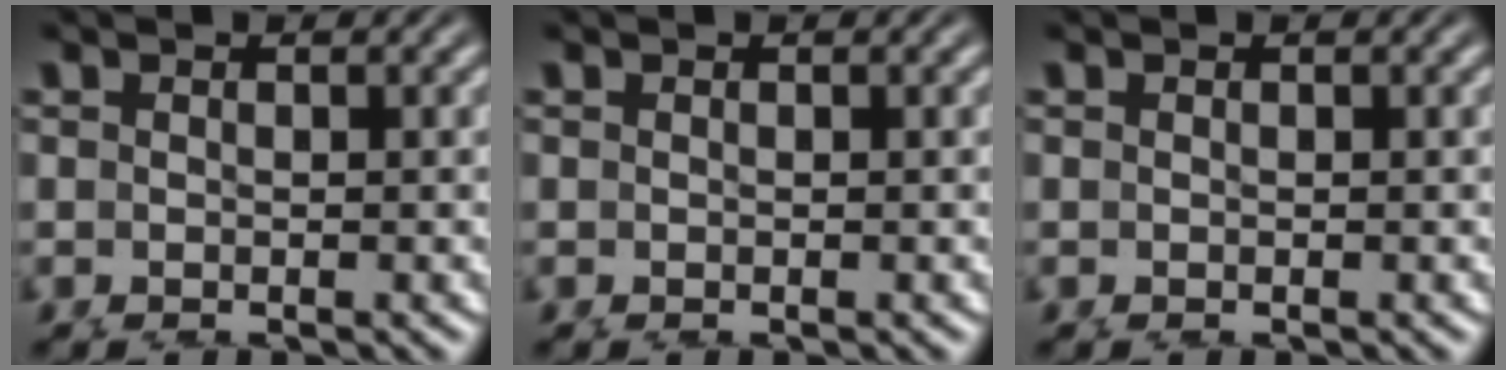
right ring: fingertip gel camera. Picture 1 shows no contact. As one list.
[{"total": 0.0}, {"total": 0.0}]